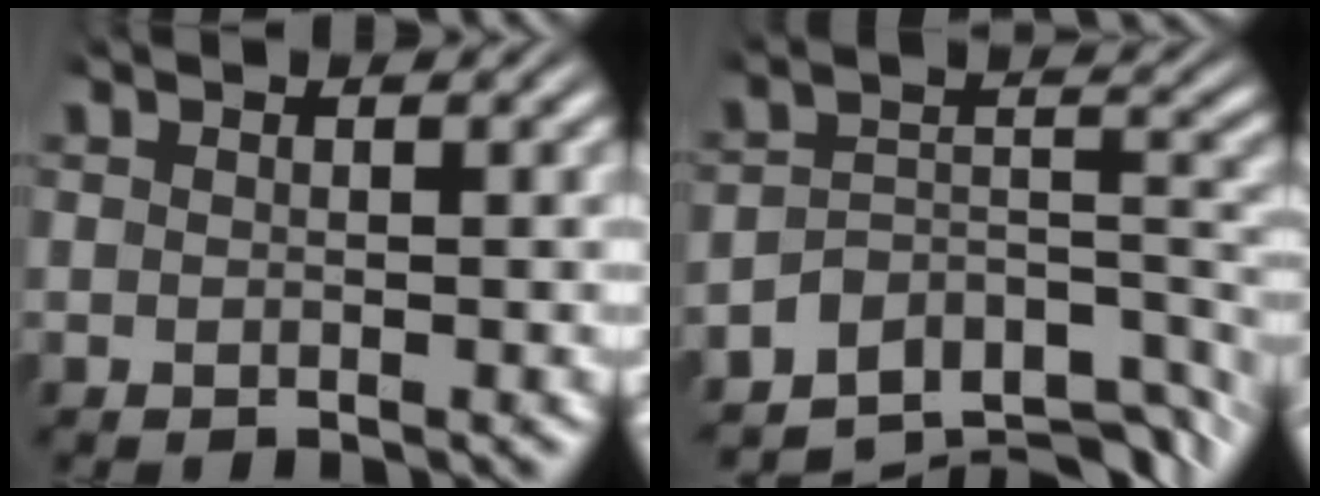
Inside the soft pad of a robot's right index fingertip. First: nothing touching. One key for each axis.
{"total": 10.9, "fx": -6.8, "fy": 6.0, "fz": 6.1, "tx": -0.085, "ty": -0.030, "tz": -0.103}